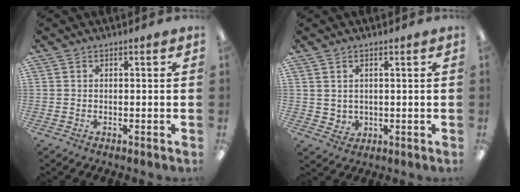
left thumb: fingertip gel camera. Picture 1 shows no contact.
{"total": 3.0, "force": [2.0, 2.2, 0.4], "torque": [-0.005, -0.010, 0.036]}